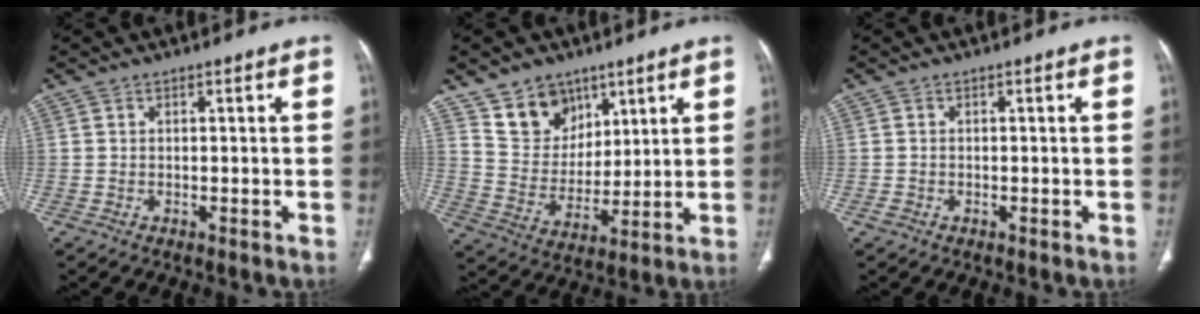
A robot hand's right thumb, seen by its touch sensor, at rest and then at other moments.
{"total": 11.0, "force": [7.2, 7.7, 3.1], "torque": [-0.014, -0.053, 0.144]}
{"total": 0.9, "force": [-0.4, 0.7, 0.4], "torque": [-0.010, 0.004, -0.007]}